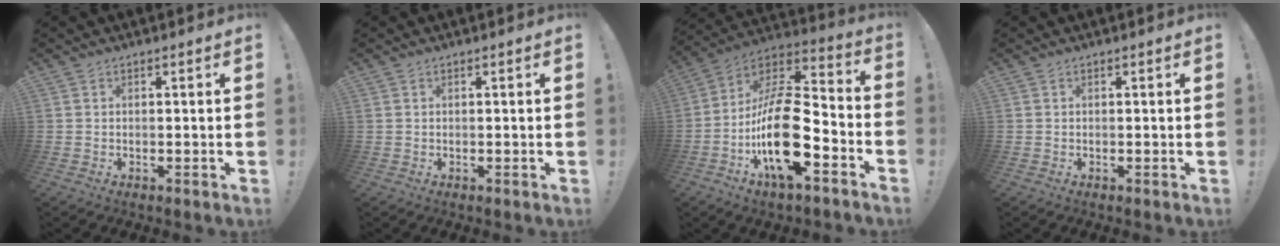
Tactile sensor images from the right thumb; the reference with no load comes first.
{"total": 0.0}
{"total": 23.0, "force": [-6.7, 9.5, 19.8], "torque": [-0.383, 0.035, -0.109]}
{"total": 0.0}